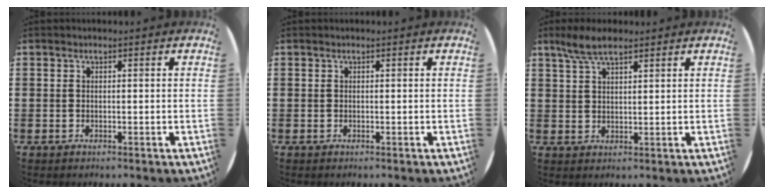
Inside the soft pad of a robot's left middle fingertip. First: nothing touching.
{"total": 0.0}
{"total": 4.7, "force": [3.6, 1.3, 2.7], "torque": [-0.060, 0.002, 0.065]}